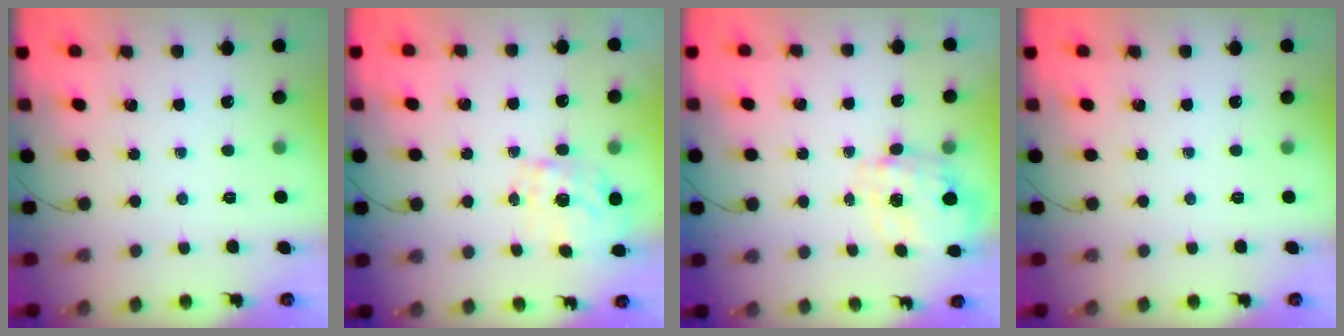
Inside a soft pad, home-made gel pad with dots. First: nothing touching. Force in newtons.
{"total": 1.4, "press": 1.2, "slide": 0.7}
{"total": 2.5, "press": 2.4, "slide": 1.0}
{"total": 0.0}